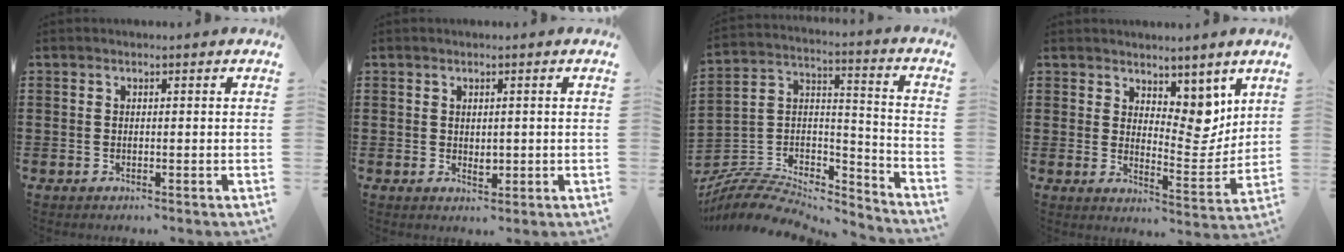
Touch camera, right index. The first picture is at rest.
{"total": 1.5, "force": [0.3, 1.0, 1.2], "torque": [-0.021, 0.002, 0.007]}
{"total": 7.9, "force": [-6.9, 2.9, 2.5], "torque": [-0.051, 0.011, -0.137]}
{"total": 7.1, "force": [5.2, 3.9, 3.0], "torque": [-0.050, -0.032, 0.093]}